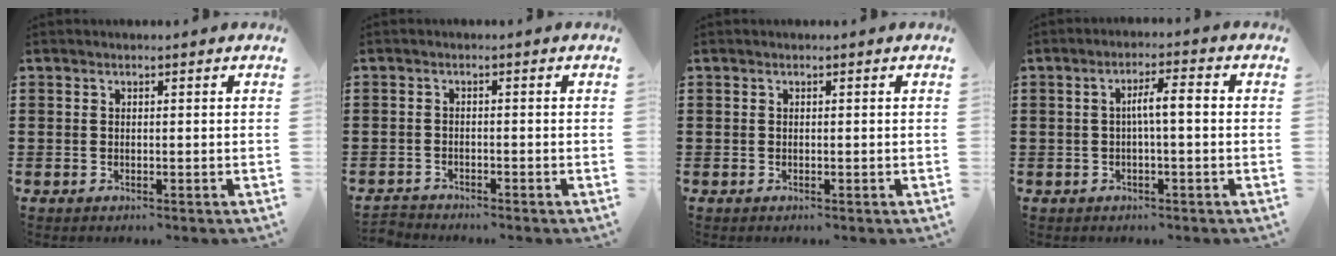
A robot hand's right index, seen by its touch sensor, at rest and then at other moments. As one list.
[{"total": 1.5, "force": [-1.5, 0.1, -0.2], "torque": [-0.003, 0.002, -0.034]}, {"total": 0.0}, {"total": 3.6, "force": [-0.3, 0.3, 3.6], "torque": [-0.065, 0.003, -0.009]}]